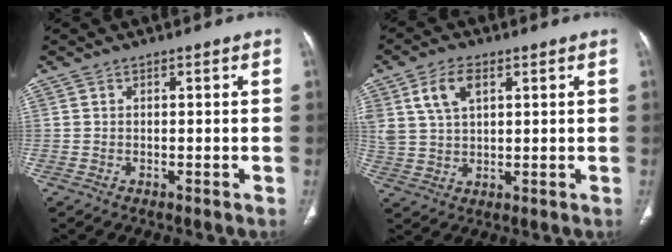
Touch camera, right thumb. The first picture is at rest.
{"total": 7.4, "force": [3.2, 4.2, 5.1], "torque": [-0.099, -0.004, 0.067]}